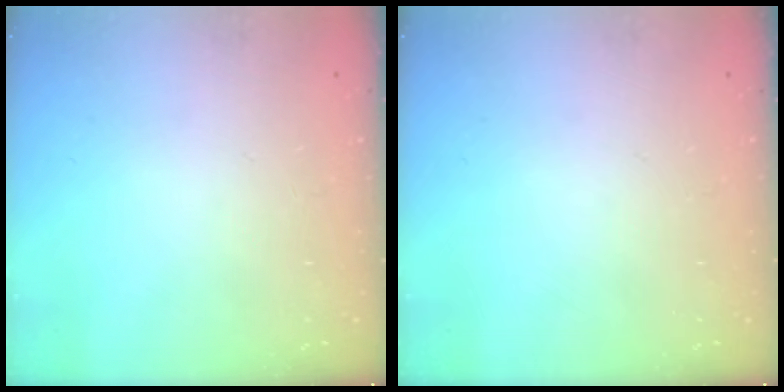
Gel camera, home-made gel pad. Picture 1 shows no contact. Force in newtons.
{"total": 0.0}